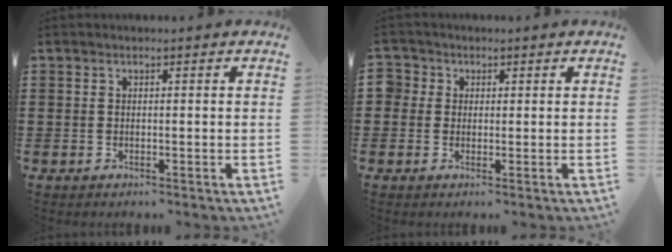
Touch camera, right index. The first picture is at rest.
{"total": 1.9, "force": [0.4, 1.9, -0.1], "torque": [-0.010, 0.011, 0.004]}